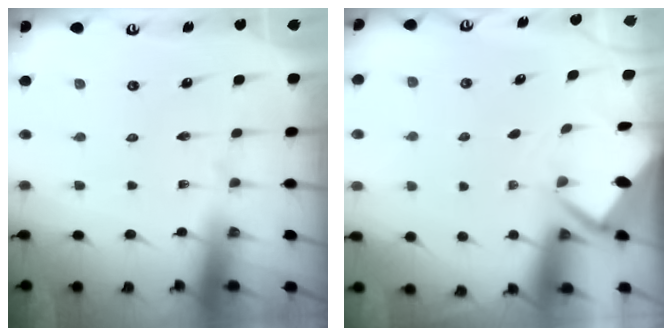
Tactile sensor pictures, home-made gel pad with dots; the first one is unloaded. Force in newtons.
{"total": 2.6, "press": 2.6, "slide": 0.3}